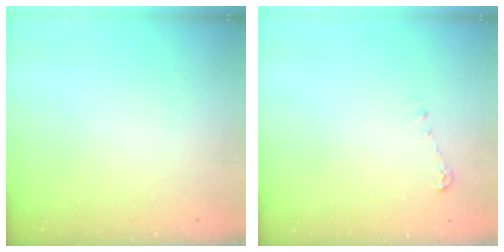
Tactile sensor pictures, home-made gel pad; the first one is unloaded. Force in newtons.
{"total": 4.0, "press": 3.9, "slide": 0.5}